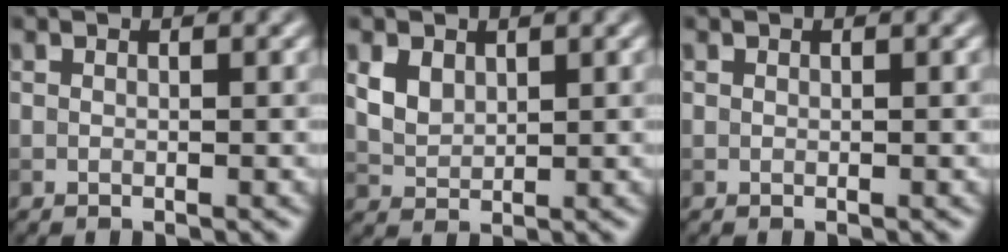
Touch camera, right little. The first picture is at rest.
{"total": 2.3, "force": [1.1, 1.6, 1.2], "torque": [-0.030, -0.004, 0.024]}
{"total": 0.0}